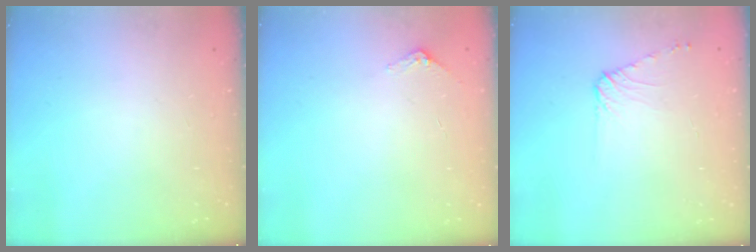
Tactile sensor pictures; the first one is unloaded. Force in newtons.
{"total": 3.2, "press": 3.2, "slide": 0.2}
{"total": 6.5, "press": 6.4, "slide": 1.2}